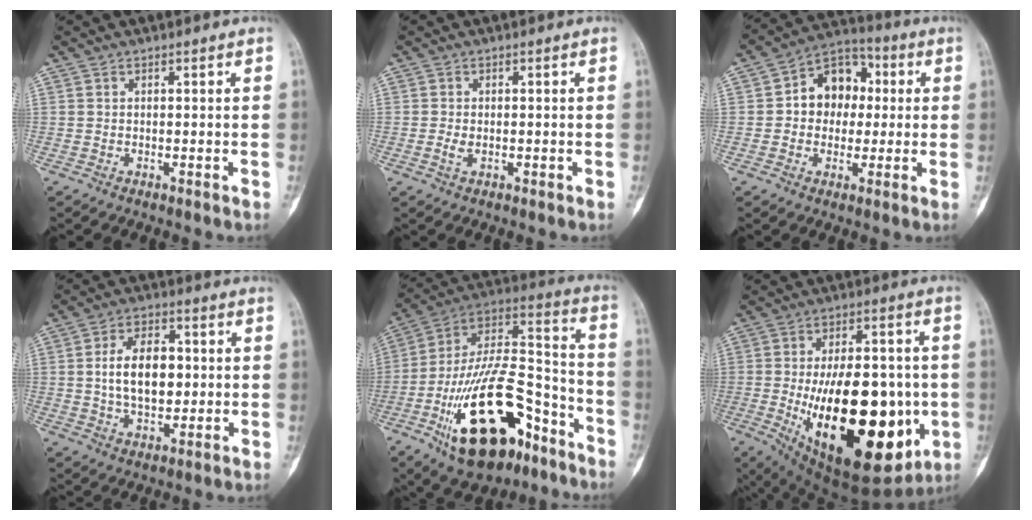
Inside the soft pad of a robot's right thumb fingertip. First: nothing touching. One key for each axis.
{"total": 1.8, "fx": -0.4, "fy": 1.2, "fz": 1.3, "tx": -0.029, "ty": 0.002, "tz": -0.009}
{"total": 11.4, "fx": 1.1, "fy": 8.9, "fz": 7.0, "tx": -0.062, "ty": 0.025, "tz": 0.006}
{"total": 11.4, "fx": 0.7, "fy": 6.9, "fz": 9.0, "tx": -0.133, "ty": 0.002, "tz": 0.015}
{"total": 28.5, "fx": -13.6, "fy": 13.4, "fz": 21.1, "tx": -0.381, "ty": 0.081, "tz": -0.223}
{"total": 29.7, "fx": -5.8, "fy": 14.2, "fz": 25.4, "tx": -0.363, "ty": -0.013, "tz": -0.061}